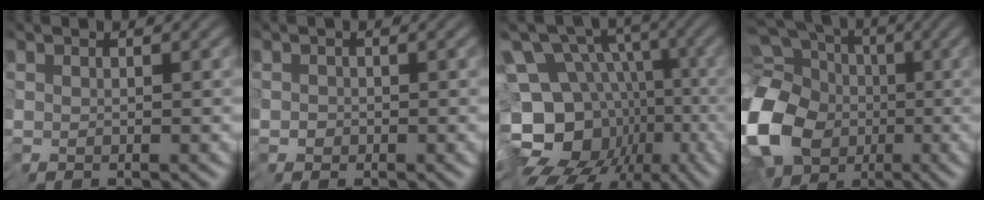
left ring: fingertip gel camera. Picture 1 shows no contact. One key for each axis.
{"total": 0.9, "fx": -0.5, "fy": 0.7, "fz": 0.2, "tx": 0.007, "ty": 0.004, "tz": -0.011}
{"total": 15.1, "fx": -4.1, "fy": 11.4, "fz": 9.0, "tx": -0.176, "ty": 0.009, "tz": -0.063}
{"total": 18.1, "fx": -3.5, "fy": 15.6, "fz": 8.5, "tx": -0.191, "ty": -0.020, "tz": -0.106}